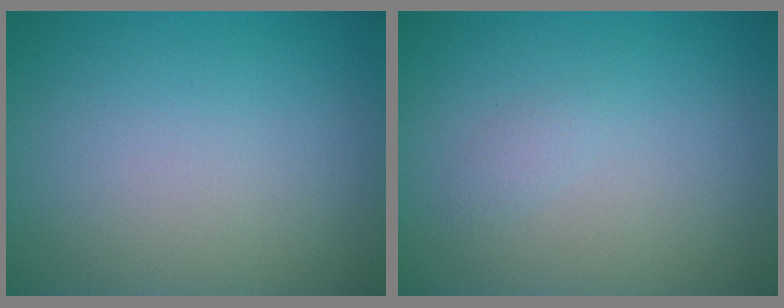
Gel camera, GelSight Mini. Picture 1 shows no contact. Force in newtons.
{"total": 0.7, "press": 0.7, "slide": 0.0}